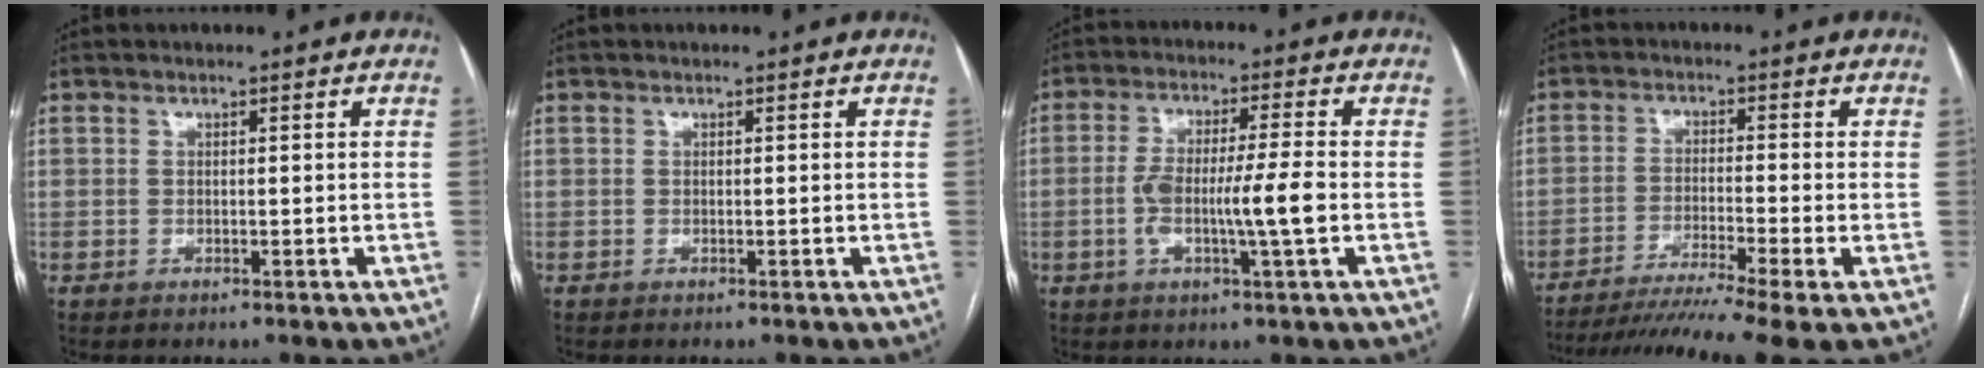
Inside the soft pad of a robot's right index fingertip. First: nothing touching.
{"total": 0.0}
{"total": 8.7, "force": [-1.6, 0.3, 8.6], "torque": [-0.161, 0.005, -0.030]}
{"total": 12.9, "force": [-10.1, -1.4, 7.9], "torque": [-0.131, -0.025, -0.163]}